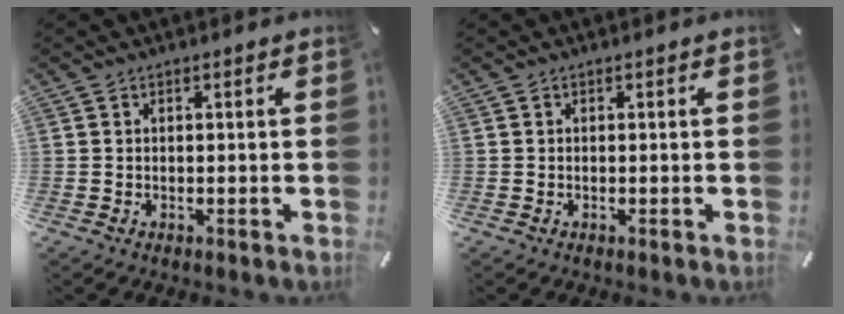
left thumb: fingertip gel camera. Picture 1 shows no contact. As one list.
[{"total": 0.0}]